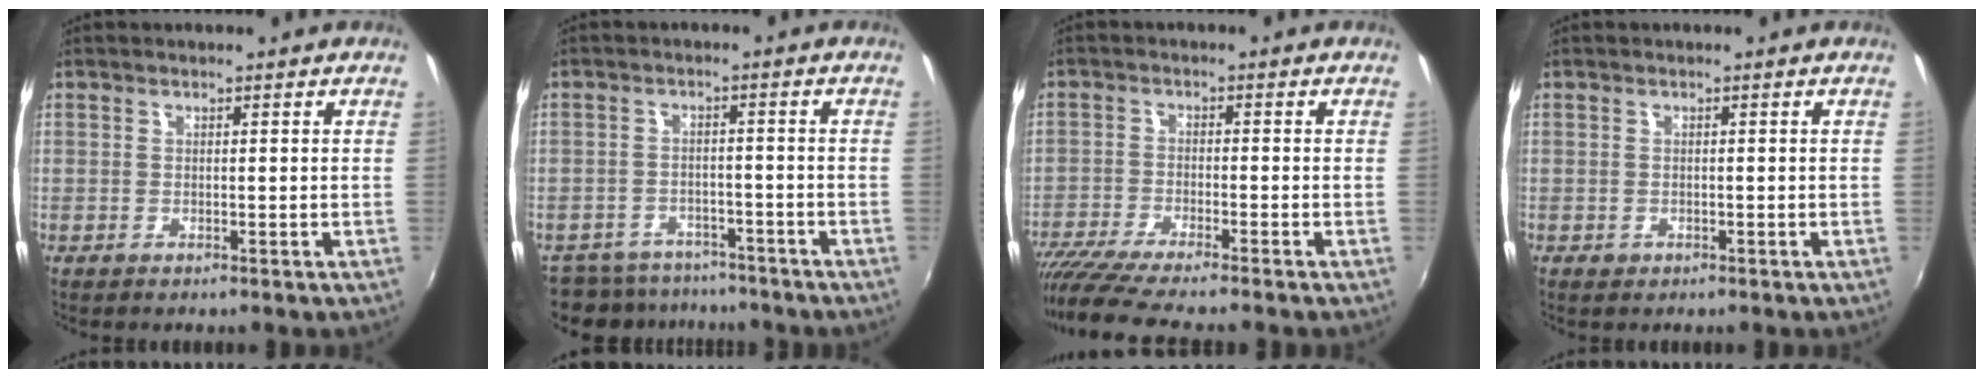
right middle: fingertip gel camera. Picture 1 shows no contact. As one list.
[{"total": 11.6, "force": [-10.0, 5.1, 3.2], "torque": [-0.087, 0.000, -0.143]}, {"total": 10.5, "force": [-9.0, -0.2, 5.4], "torque": [-0.120, -0.041, -0.156]}, {"total": 0.7, "force": [-0.2, 0.6, 0.3], "torque": [-0.004, -0.002, 0.000]}]